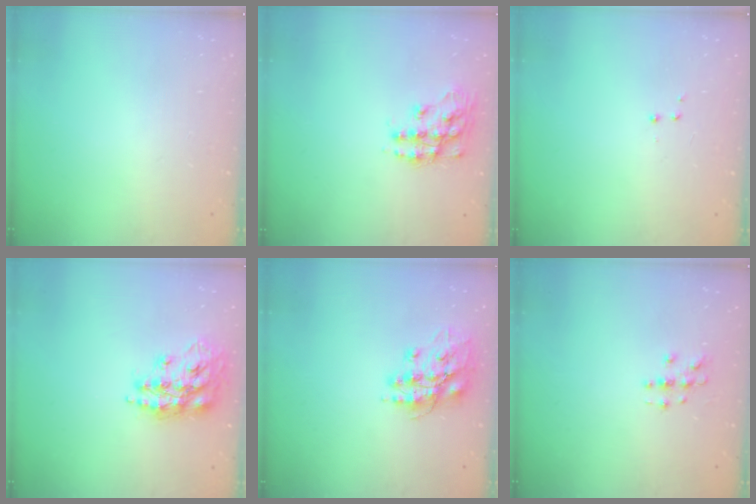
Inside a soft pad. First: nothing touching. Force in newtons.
{"total": 13.7, "press": 13.7, "slide": 0.6}
{"total": 2.9, "press": 2.8, "slide": 0.7}
{"total": 16.1, "press": 16.0, "slide": 1.6}
{"total": 13.9, "press": 13.7, "slide": 2.0}
{"total": 3.2, "press": 3.2, "slide": 0.2}